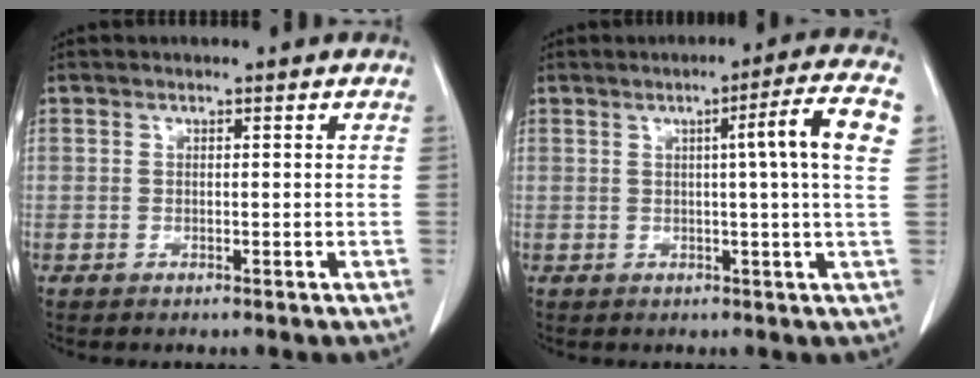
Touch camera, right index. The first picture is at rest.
{"total": 8.0, "force": [1.6, -1.4, 7.7], "torque": [-0.107, 0.006, 0.022]}